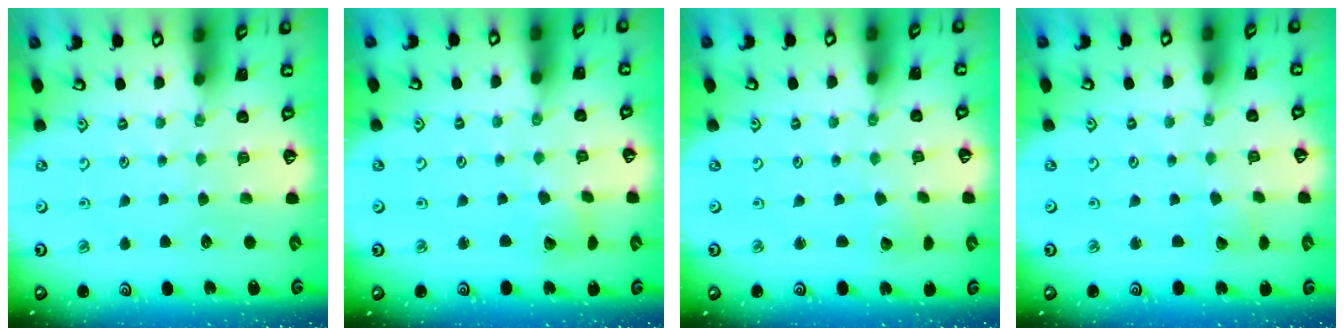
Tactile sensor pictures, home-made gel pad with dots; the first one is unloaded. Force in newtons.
{"total": 4.0, "press": 4.0, "slide": 0.5}
{"total": 1.4, "press": 1.3, "slide": 0.2}
{"total": 2.6, "press": 2.6, "slide": 0.4}